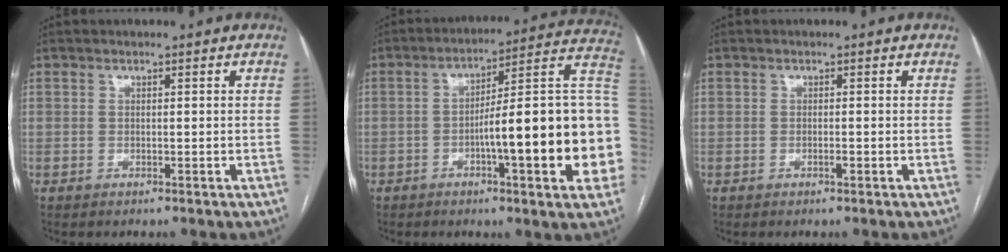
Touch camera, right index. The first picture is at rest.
{"total": 22.1, "force": [-3.7, 2.8, 21.7], "torque": [-0.212, 0.034, -0.043]}
{"total": 0.7, "force": [-0.3, 0.1, 0.6], "torque": [-0.015, -0.001, -0.006]}